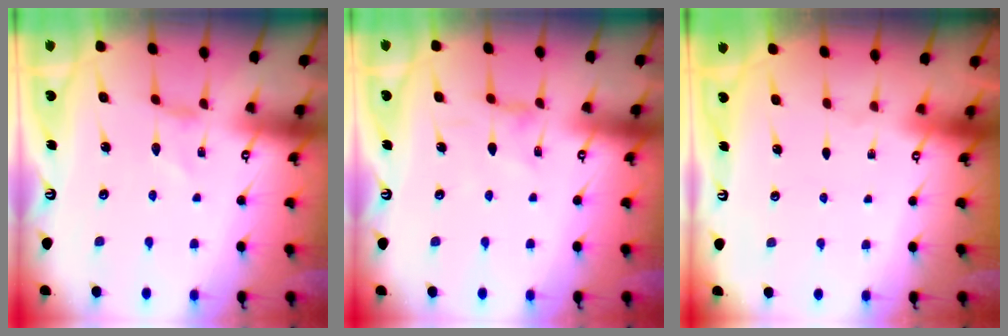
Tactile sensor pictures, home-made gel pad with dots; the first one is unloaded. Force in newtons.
{"total": 1.4, "press": 1.3, "slide": 0.3}
{"total": 0.0}